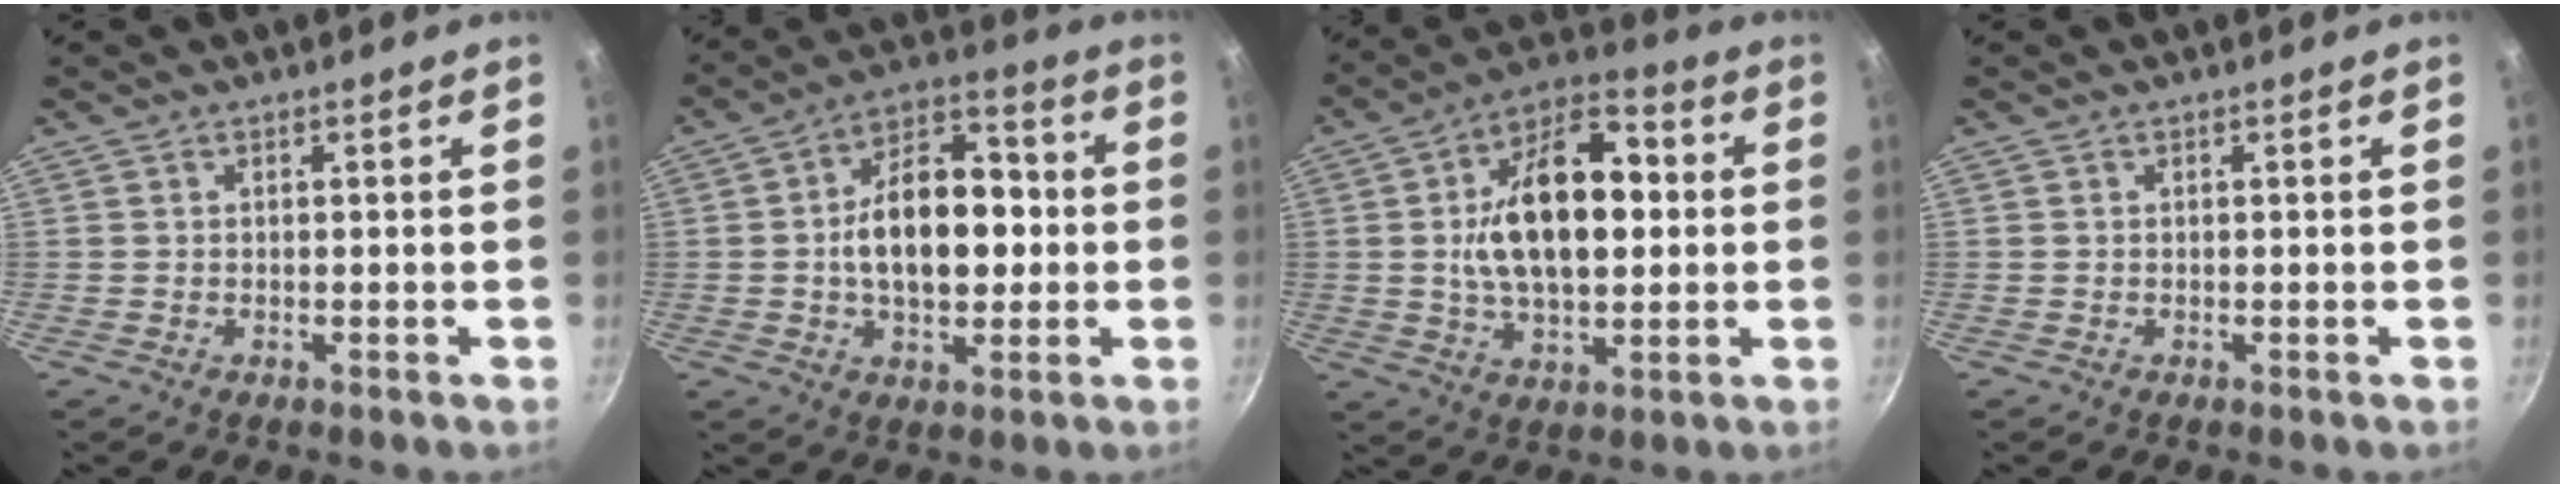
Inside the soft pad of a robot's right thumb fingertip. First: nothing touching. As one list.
[{"total": 16.0, "force": [-0.2, 9.4, 13.0], "torque": [-0.176, 0.030, -0.008]}, {"total": 19.6, "force": [1.7, 10.6, 16.3], "torque": [-0.249, 0.019, 0.025]}, {"total": 0.0}]